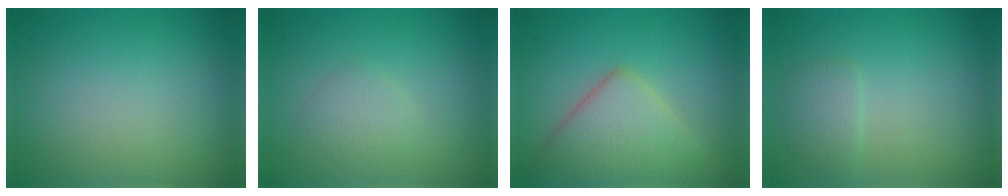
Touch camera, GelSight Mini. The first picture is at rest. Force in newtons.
{"total": 1.7, "press": 1.7, "slide": 0.1}
{"total": 5.9, "press": 5.8, "slide": 0.3}
{"total": 1.7, "press": 1.7, "slide": 0.1}